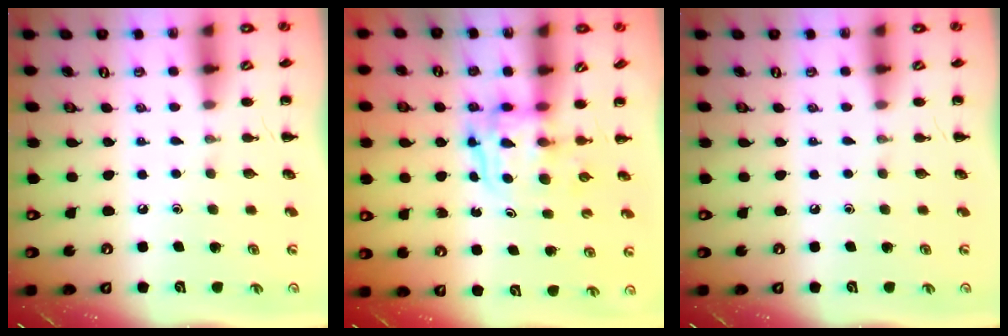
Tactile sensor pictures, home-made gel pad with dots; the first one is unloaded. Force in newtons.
{"total": 3.5, "press": 3.5, "slide": 0.3}
{"total": 0.0}